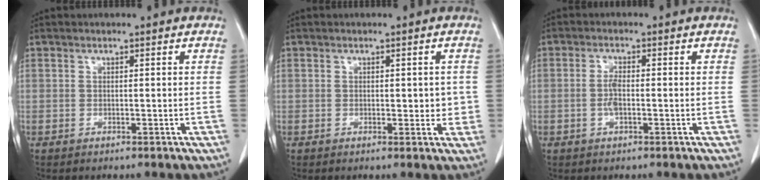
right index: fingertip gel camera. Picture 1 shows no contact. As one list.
[{"total": 2.9, "force": [0.0, 1.7, 2.4], "torque": [-0.021, 0.003, 0.005]}, {"total": 2.5, "force": [-0.5, 0.8, 2.4], "torque": [-0.053, 0.002, -0.009]}]